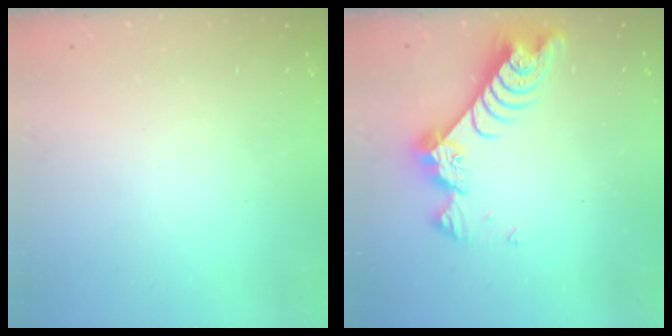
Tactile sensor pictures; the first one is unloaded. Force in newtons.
{"total": 9.2, "press": 9.1, "slide": 0.8}